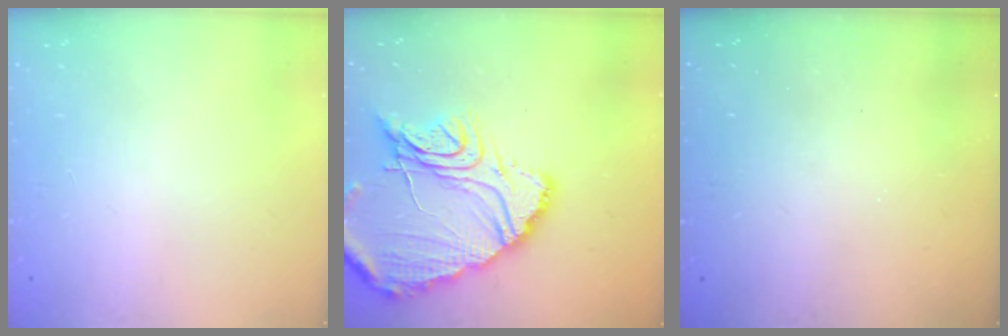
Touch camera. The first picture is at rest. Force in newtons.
{"total": 20.2, "press": 20.1, "slide": 2.1}
{"total": 3.0, "press": 2.9, "slide": 0.8}